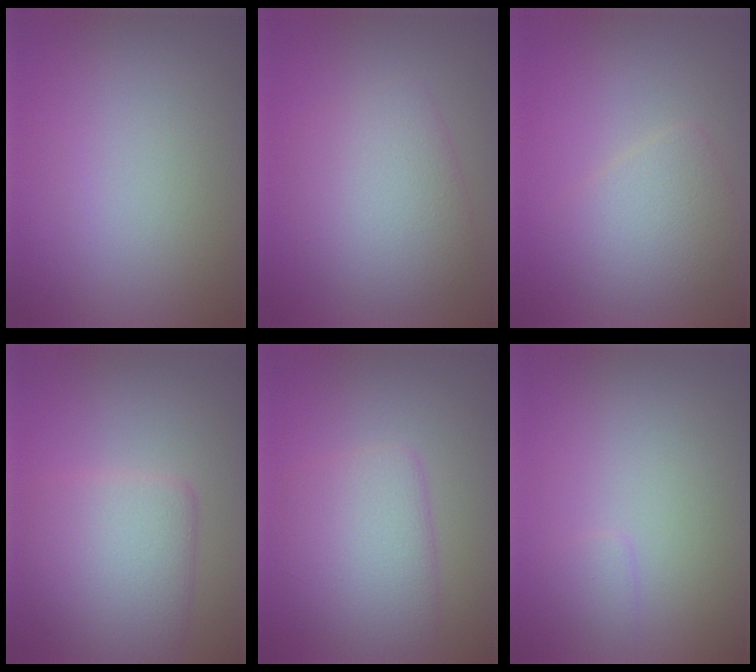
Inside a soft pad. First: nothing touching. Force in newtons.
{"total": 4.7, "press": 4.7, "slide": 0.1}
{"total": 3.3, "press": 3.3, "slide": 0.1}
{"total": 5.2, "press": 5.2, "slide": 0.5}
{"total": 4.3, "press": 4.3, "slide": 0.0}
{"total": 0.7, "press": 0.7, "slide": 0.1}